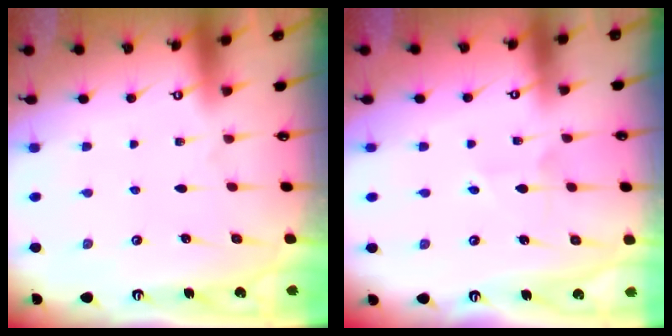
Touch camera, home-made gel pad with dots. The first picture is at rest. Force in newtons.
{"total": 3.5, "press": 3.5, "slide": 0.5}